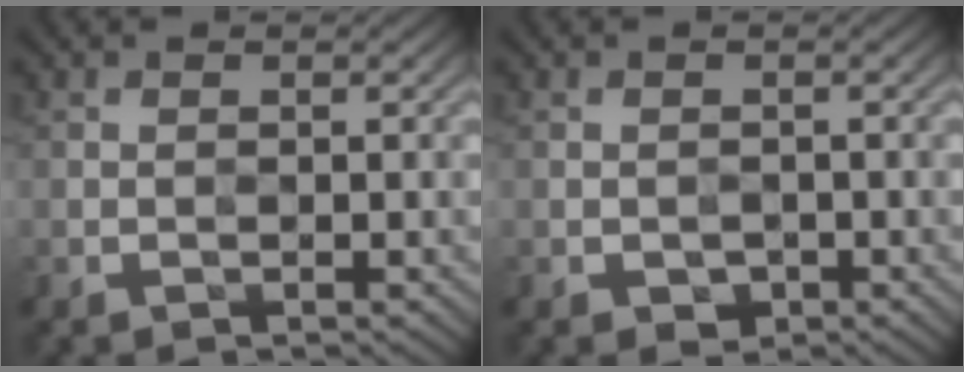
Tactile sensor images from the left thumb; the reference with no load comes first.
{"total": 1.2, "force": [-0.6, 0.8, 0.5], "torque": [-0.007, -0.003, -0.013]}